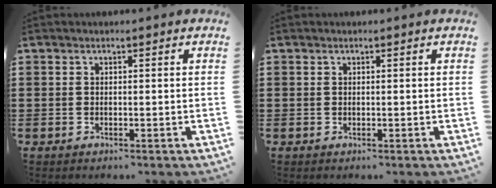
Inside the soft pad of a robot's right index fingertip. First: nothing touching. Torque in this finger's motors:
{"motor_torque": [-0.12, 0.60, 0.00, 0.00]}